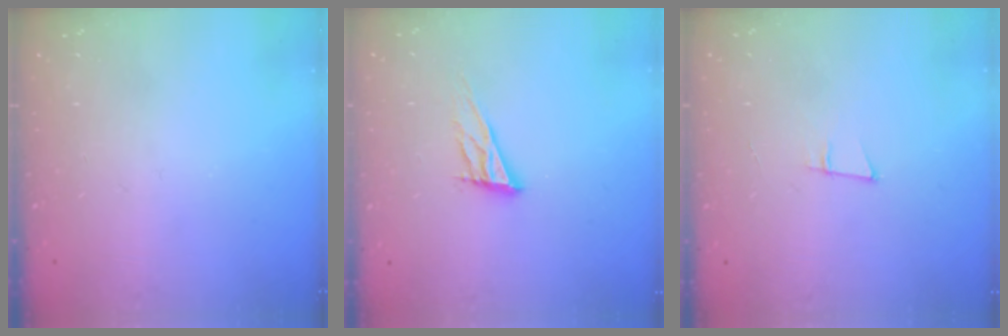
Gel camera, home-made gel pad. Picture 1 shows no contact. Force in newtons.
{"total": 11.0, "press": 10.7, "slide": 2.6}
{"total": 5.7, "press": 4.9, "slide": 2.8}